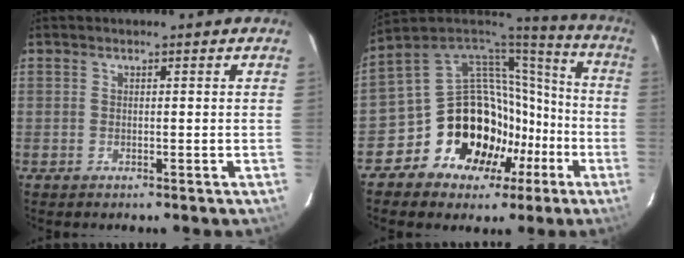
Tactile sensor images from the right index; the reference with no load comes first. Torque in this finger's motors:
{"motor_torque": [2.10, -0.04, 1.00, 0.08]}